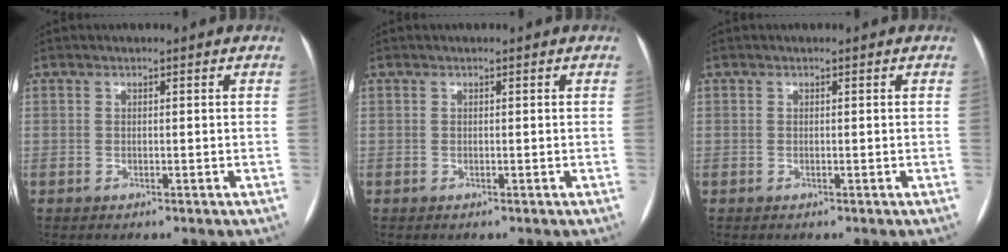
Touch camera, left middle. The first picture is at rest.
{"total": 0.0}
{"total": 0.0}